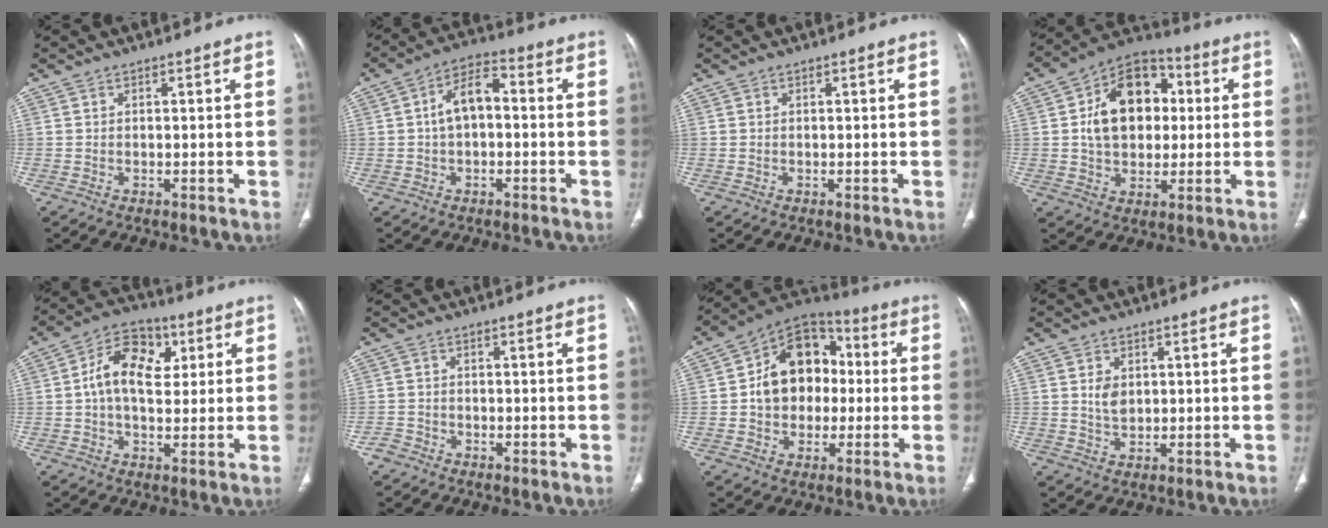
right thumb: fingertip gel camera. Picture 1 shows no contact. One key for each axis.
{"total": 7.7, "fx": 0.0, "fy": 4.5, "fz": 6.3, "tx": -0.105, "ty": 0.029, "tz": -0.011}
{"total": 0.0}
{"total": 16.6, "fx": 2.1, "fy": 12.1, "fz": 11.3, "tx": -0.140, "ty": 0.019, "tz": 0.028}
{"total": 11.7, "fx": 2.5, "fy": 7.7, "fz": 8.5, "tx": -0.120, "ty": 0.012, "tz": 0.031}
{"total": 2.0, "fx": -1.4, "fy": 1.4, "fz": 0.2, "tx": -0.007, "ty": 0.007, "tz": -0.030}
{"total": 15.7, "fx": 0.4, "fy": 12.1, "fz": 10.0, "tx": -0.108, "ty": 0.032, "tz": -0.005}
{"total": 3.5, "fx": 0.8, "fy": 2.5, "fz": 2.3, "tx": -0.029, "ty": -0.007, "tz": 0.017}